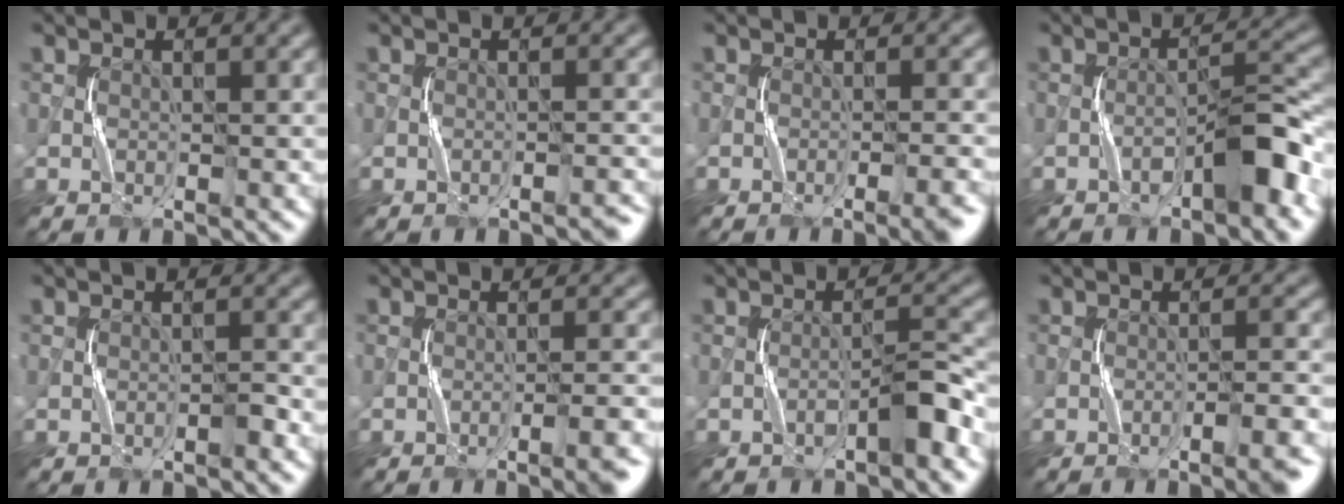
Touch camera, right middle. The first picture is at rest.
{"total": 0.8, "force": [-0.8, 0.0, 0.3], "torque": [-0.005, 0.004, -0.013]}
{"total": 2.6, "force": [-1.3, 0.2, 2.2], "torque": [-0.024, 0.008, -0.022]}
{"total": 4.1, "force": [-2.3, 0.8, 3.2], "torque": [-0.048, 0.020, -0.041]}
{"total": 0.7, "force": [-0.5, 0.2, 0.5], "torque": [-0.010, 0.005, -0.010]}
{"total": 3.5, "force": [-1.6, 0.5, 3.1], "torque": [-0.031, 0.010, -0.025]}
{"total": 2.6, "force": [-1.7, 0.2, 1.9], "torque": [-0.035, 0.017, -0.031]}
{"total": 4.1, "force": [-2.2, 0.5, 3.4], "torque": [-0.042, 0.013, -0.034]}